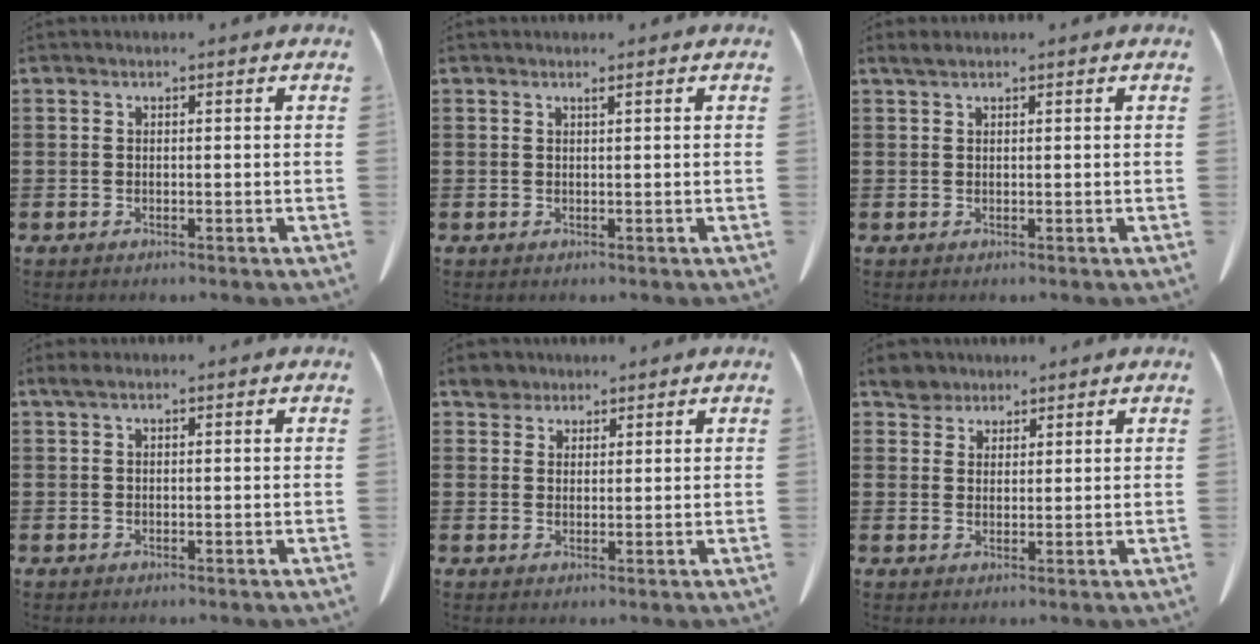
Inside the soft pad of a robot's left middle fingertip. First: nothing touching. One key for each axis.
{"total": 0.6, "fx": 0.5, "fy": -0.1, "fz": 0.4, "tx": -0.008, "ty": -0.002, "tz": 0.009}
{"total": 1.1, "fx": 0.8, "fy": 0.2, "fz": 0.7, "tx": -0.016, "ty": 0.001, "tz": 0.015}
{"total": 1.0, "fx": 0.4, "fy": 0.3, "fz": 0.8, "tx": -0.018, "ty": 0.003, "tz": 0.006}
{"total": 3.1, "fx": 2.6, "fy": 1.6, "fz": 0.6, "tx": -0.015, "ty": 0.005, "tz": 0.048}
{"total": 3.5, "fx": 3.1, "fy": 1.6, "fz": 0.5, "tx": -0.015, "ty": 0.000, "tz": 0.059}